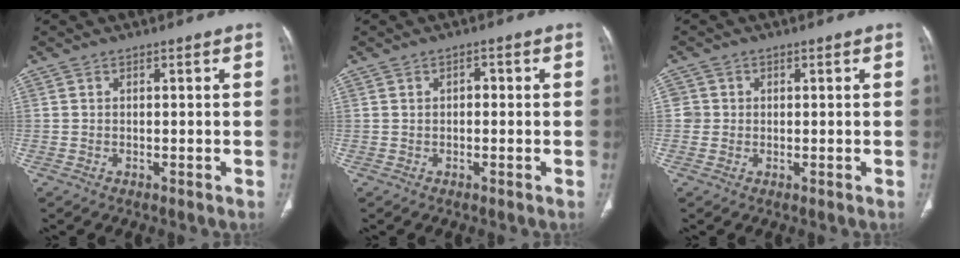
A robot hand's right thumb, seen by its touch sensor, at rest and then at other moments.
{"total": 1.2, "force": [-0.1, 0.9, 0.8], "torque": [-0.005, 0.005, -0.006]}
{"total": 2.1, "force": [0.0, 2.1, 0.1], "torque": [0.013, 0.007, 0.000]}